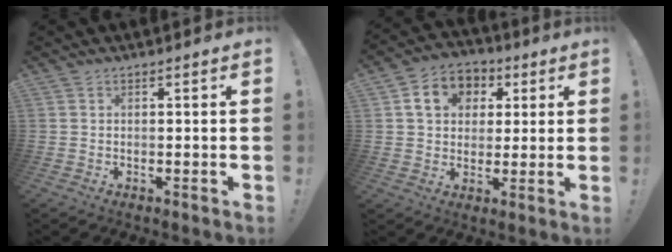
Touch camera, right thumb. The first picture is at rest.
{"total": 11.3, "force": [3.5, 9.3, 5.3], "torque": [-0.079, 0.001, 0.071]}